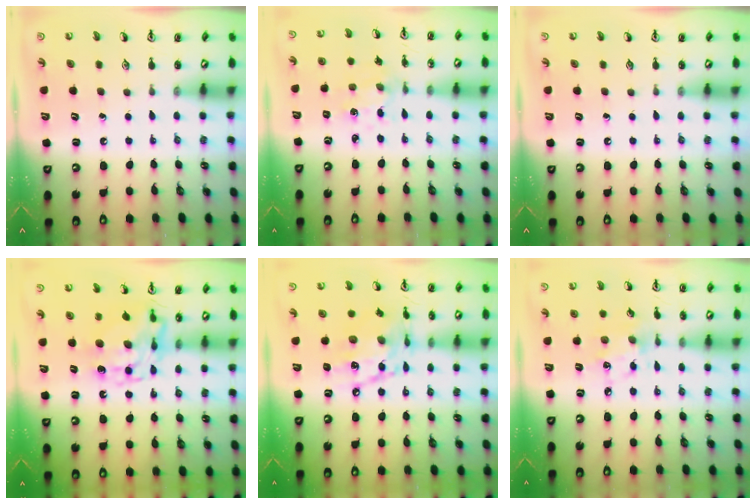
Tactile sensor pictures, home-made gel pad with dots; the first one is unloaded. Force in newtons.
{"total": 1.5, "press": 1.5, "slide": 0.0}
{"total": 0.0}
{"total": 11.5, "press": 11.4, "slide": 1.2}
{"total": 13.8, "press": 13.7, "slide": 1.0}
{"total": 6.9, "press": 6.7, "slide": 1.6}